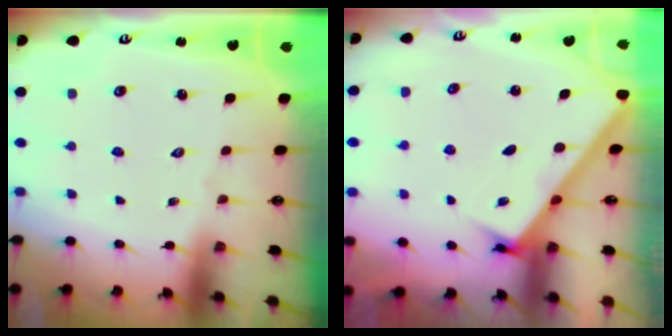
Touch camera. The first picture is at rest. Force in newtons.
{"total": 3.1, "press": 3.1, "slide": 0.1}